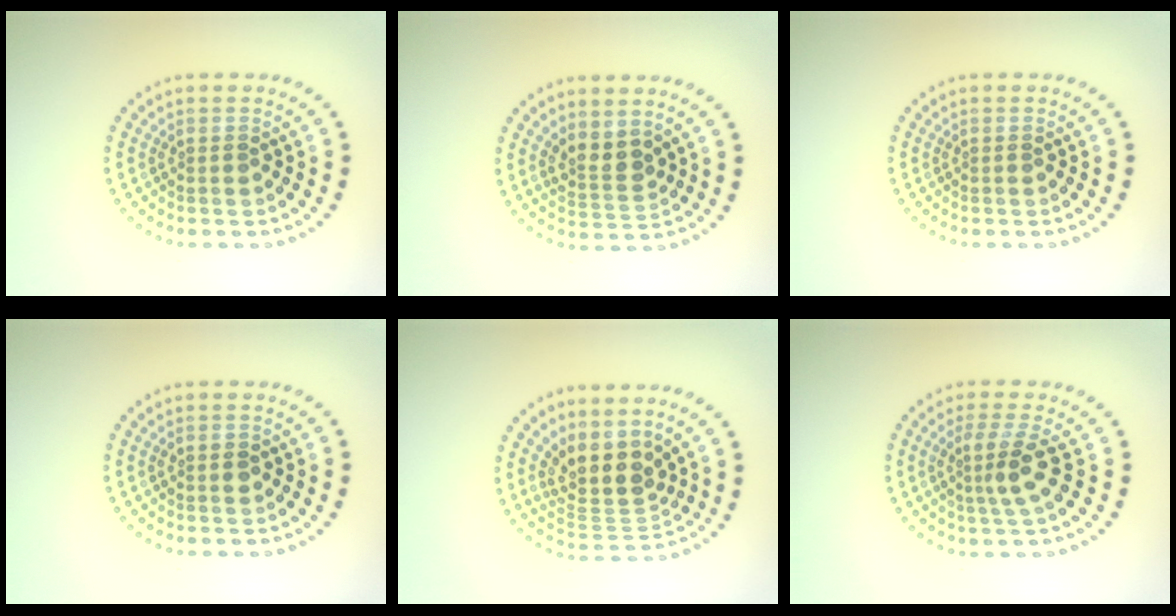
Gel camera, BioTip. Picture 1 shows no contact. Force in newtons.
{"total": 2.5, "press": 2.2, "slide": 1.3}
{"total": 0.0}
{"total": 1.0, "press": 1.0, "slide": 0.1}
{"total": 4.3, "press": 3.4, "slide": 2.7}
{"total": 3.0, "press": 2.5, "slide": 1.6}